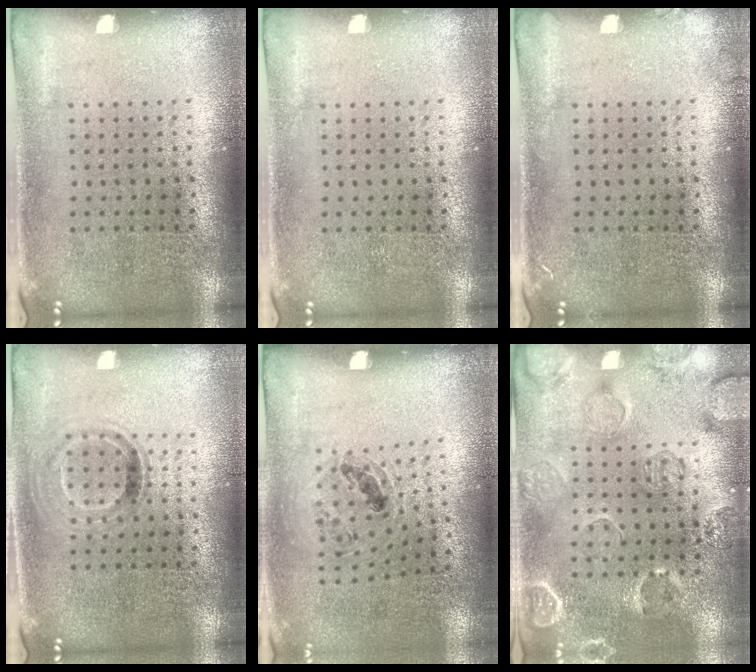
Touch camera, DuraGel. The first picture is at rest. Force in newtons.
{"total": 0.0}
{"total": 0.6, "press": 0.5, "slide": 0.1}
{"total": 1.0, "press": 0.8, "slide": 0.5}
{"total": 1.0, "press": 0.8, "slide": 0.5}
{"total": 2.6, "press": 2.0, "slide": 1.7}